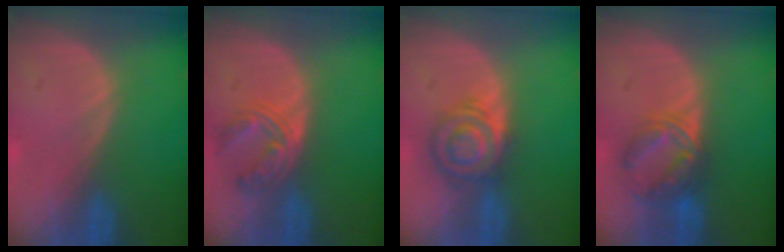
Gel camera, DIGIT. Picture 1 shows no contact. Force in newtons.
{"total": 5.4, "press": 5.3, "slide": 1.4}
{"total": 6.4, "press": 6.4, "slide": 0.0}
{"total": 6.6, "press": 6.2, "slide": 2.2}